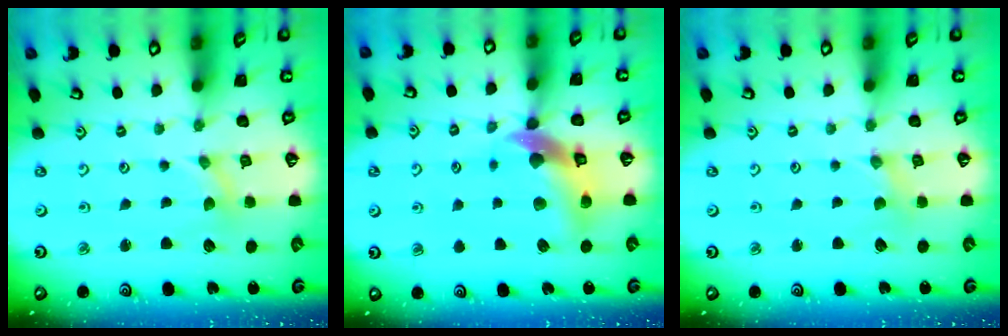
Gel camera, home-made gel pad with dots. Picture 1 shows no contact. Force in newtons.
{"total": 12.1, "press": 11.9, "slide": 2.0}
{"total": 0.0}